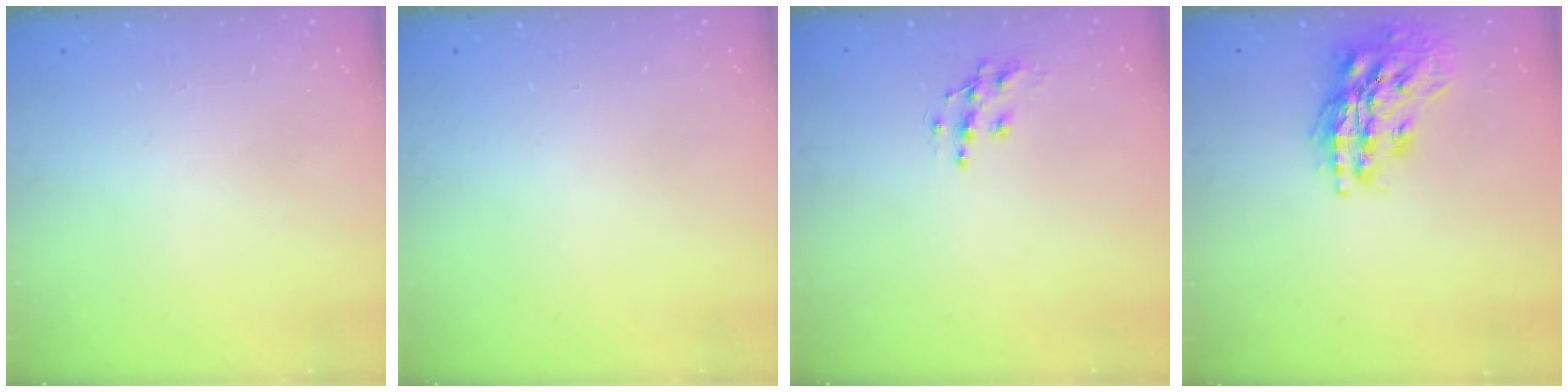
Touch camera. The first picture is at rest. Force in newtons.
{"total": 0.0}
{"total": 8.5, "press": 8.4, "slide": 0.6}
{"total": 17.4, "press": 17.3, "slide": 2.4}